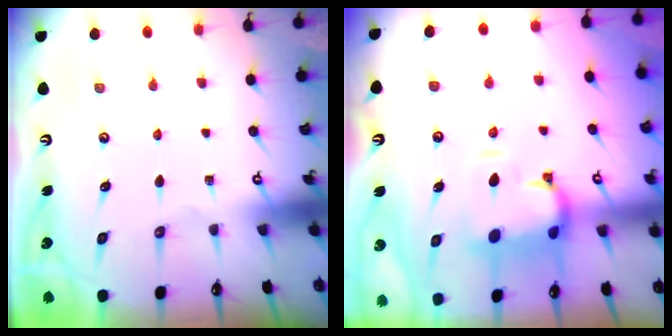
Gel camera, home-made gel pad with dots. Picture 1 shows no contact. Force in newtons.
{"total": 4.0, "press": 3.7, "slide": 1.5}